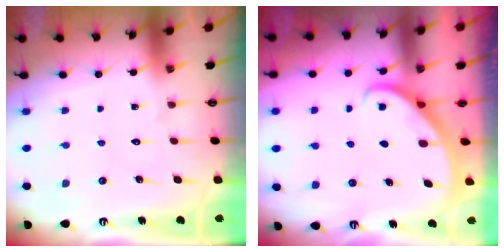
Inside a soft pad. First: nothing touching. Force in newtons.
{"total": 2.4, "press": 2.4, "slide": 0.2}